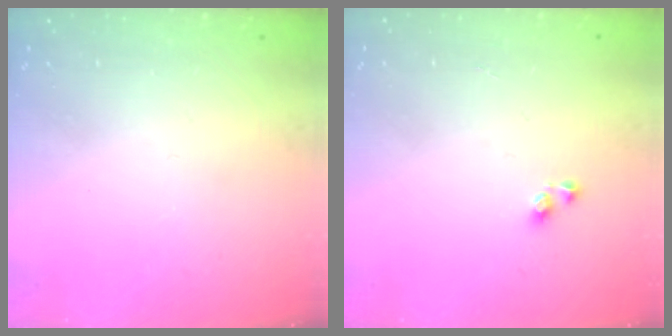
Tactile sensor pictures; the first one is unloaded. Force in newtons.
{"total": 2.9, "press": 2.9, "slide": 0.3}